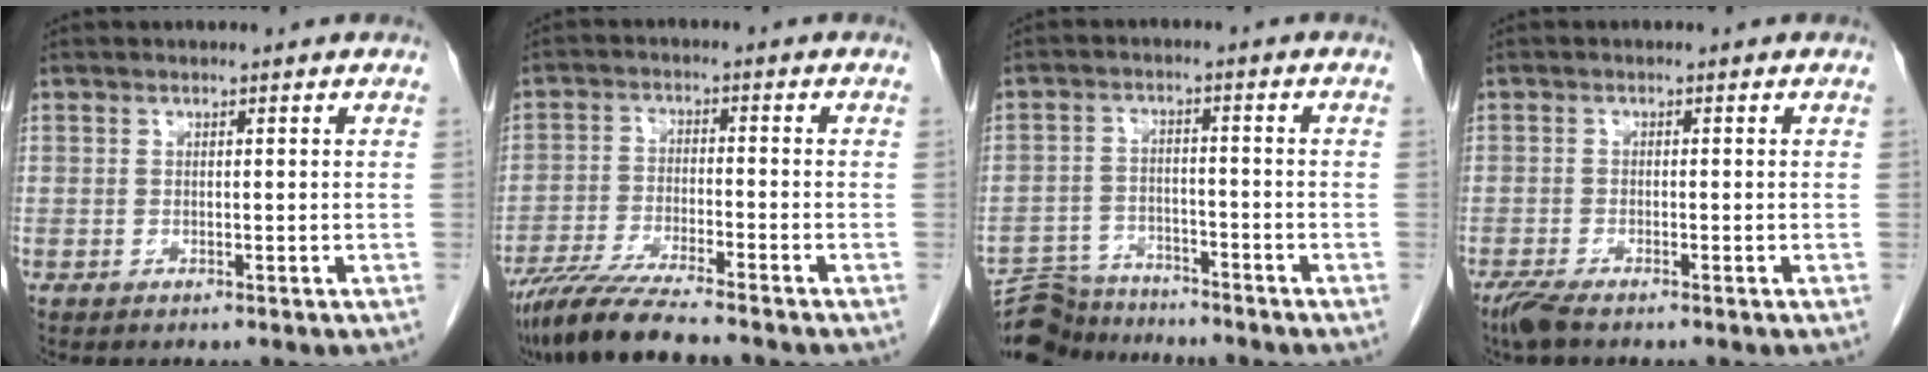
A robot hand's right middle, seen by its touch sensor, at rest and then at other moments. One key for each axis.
{"total": 9.5, "fx": -8.2, "fy": -0.3, "fz": 4.8, "tx": -0.084, "ty": -0.031, "tz": -0.143}
{"total": 9.0, "fx": -8.6, "fy": 2.4, "fz": 0.2, "tx": -0.002, "ty": 0.013, "tz": -0.145}
{"total": 2.9, "fx": -2.3, "fy": 0.5, "fz": 1.8, "tx": -0.043, "ty": -0.010, "tz": -0.044}